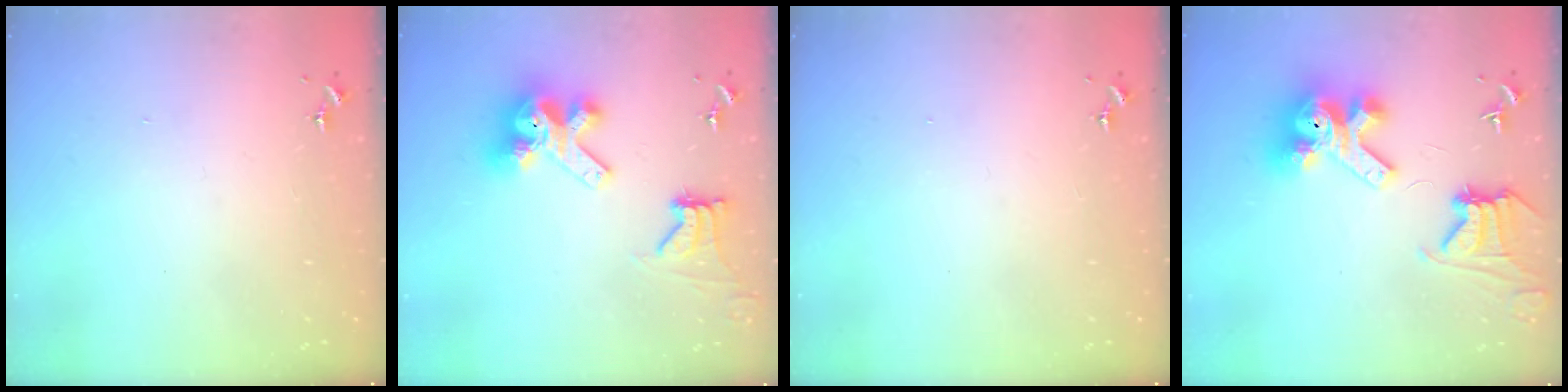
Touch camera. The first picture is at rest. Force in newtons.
{"total": 13.4, "press": 13.3, "slide": 1.7}
{"total": 0.0}
{"total": 15.1, "press": 15.0, "slide": 1.7}